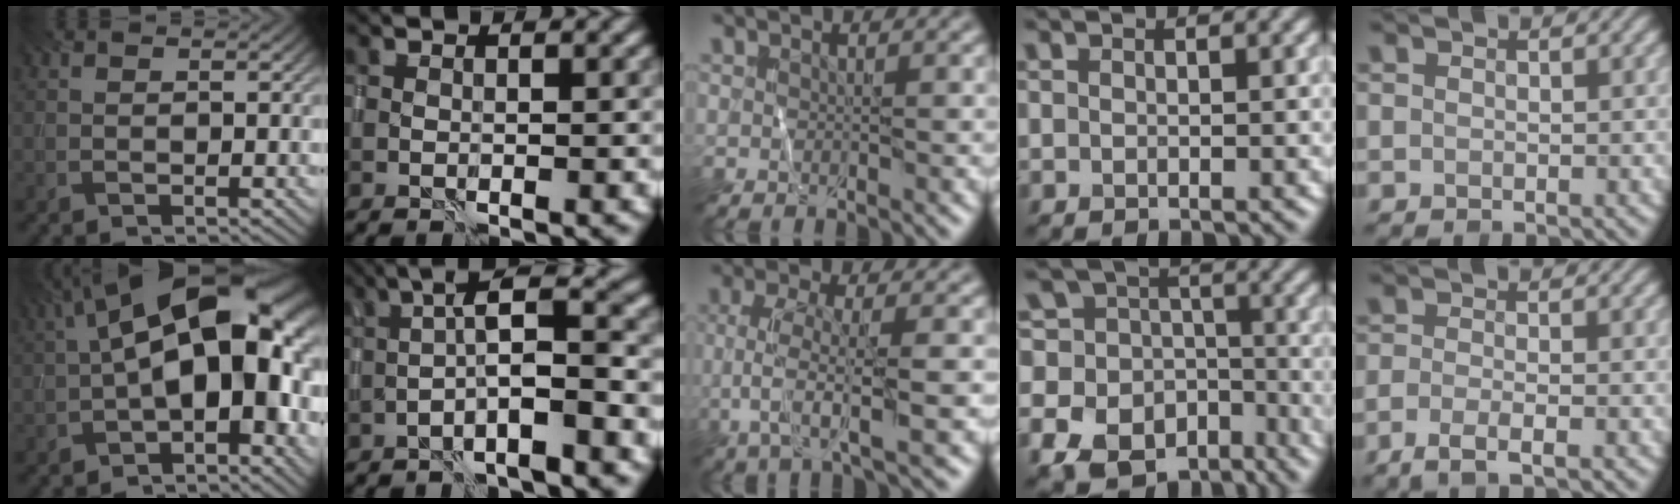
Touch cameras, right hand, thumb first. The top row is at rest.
{"thumb": {"total": 17.0, "force": [0.3, 8.5, 14.7], "torque": [-0.219, 0.022, -0.003]}, "index": {"total": 5.7, "force": [-1.4, 0.7, 5.4], "torque": [-0.084, 0.023, -0.032]}, "middle": {"total": 4.5, "force": [-1.1, 0.9, 4.3], "torque": [-0.077, 0.007, -0.023]}, "ring": {"total": 15.2, "force": [-8.9, 11.6, 4.2], "torque": [-0.092, -0.033, -0.141]}, "little": {"total": 2.6, "force": [-1.5, 0.5, 2.1], "torque": [-0.034, -0.010, -0.033]}}